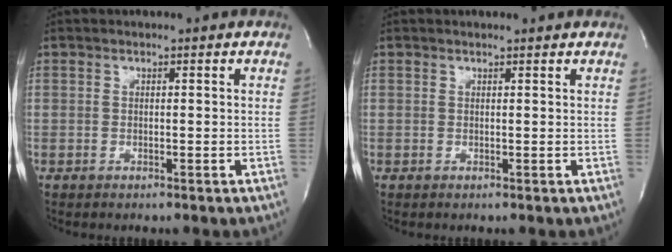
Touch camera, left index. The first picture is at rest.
{"total": 1.4, "force": [1.4, 0.0, 0.2], "torque": [-0.011, 0.004, 0.017]}